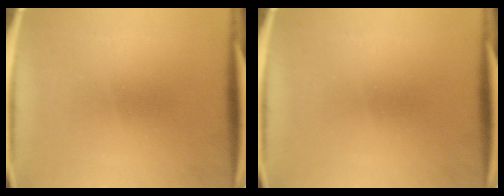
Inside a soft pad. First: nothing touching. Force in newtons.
{"total": 0.0}